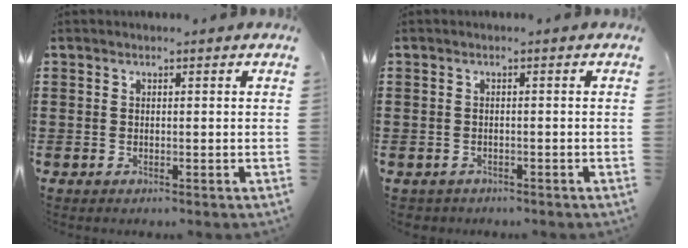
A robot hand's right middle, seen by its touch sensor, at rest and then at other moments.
{"total": 0.7, "force": [-0.6, 0.2, -0.1], "torque": [-0.001, 0.003, -0.016]}